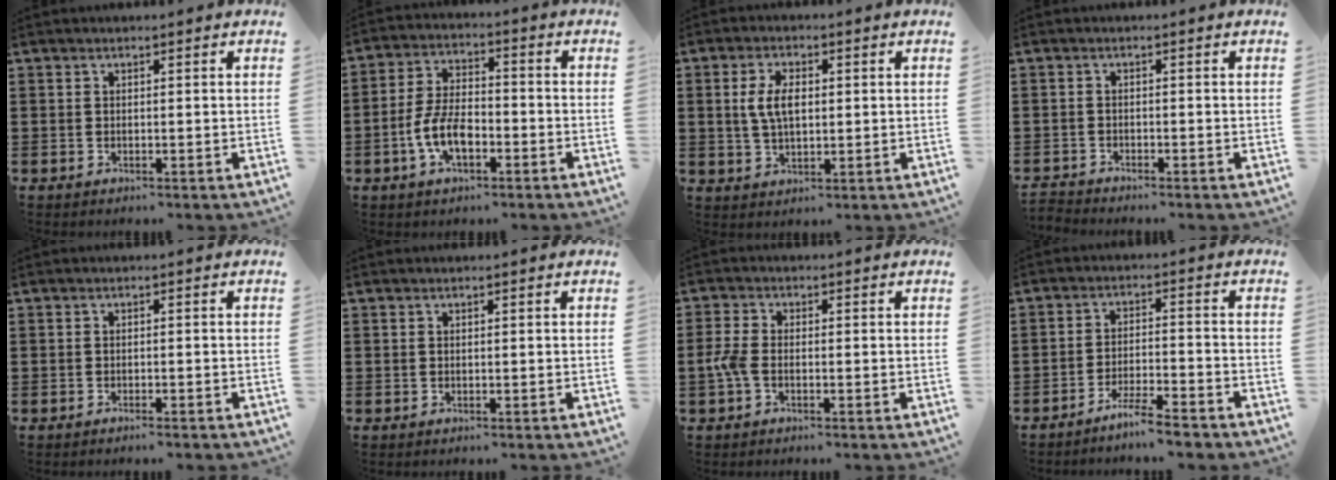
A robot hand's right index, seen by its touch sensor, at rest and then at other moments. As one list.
[{"total": 7.5, "force": [-2.7, 3.8, 5.8], "torque": [-0.140, 0.001, -0.059]}, {"total": 5.4, "force": [0.7, 2.7, 4.7], "torque": [-0.102, 0.008, 0.008]}, {"total": 1.6, "force": [-1.5, 0.0, -0.2], "torque": [0.001, 0.003, -0.034]}, {"total": 0.8, "force": [-0.8, -0.1, 0.2], "torque": [-0.005, 0.000, -0.016]}, {"total": 0.0}, {"total": 2.9, "force": [-1.0, 1.3, 2.4], "torque": [-0.066, -0.004, -0.025]}, {"total": 4.9, "force": [-4.5, -0.1, 1.9], "torque": [-0.040, -0.005, -0.088]}]